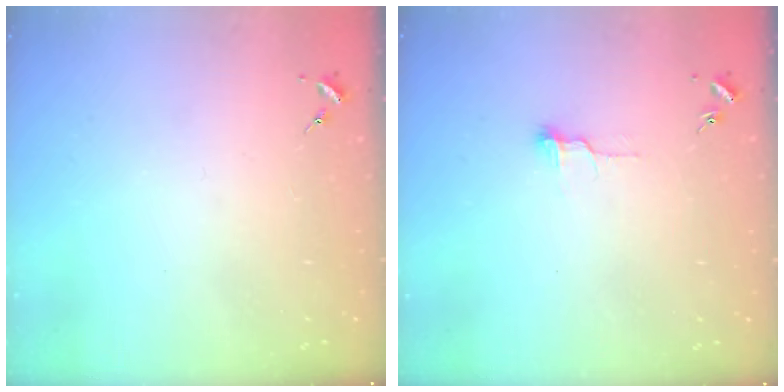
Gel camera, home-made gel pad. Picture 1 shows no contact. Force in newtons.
{"total": 4.9, "press": 4.9, "slide": 0.4}